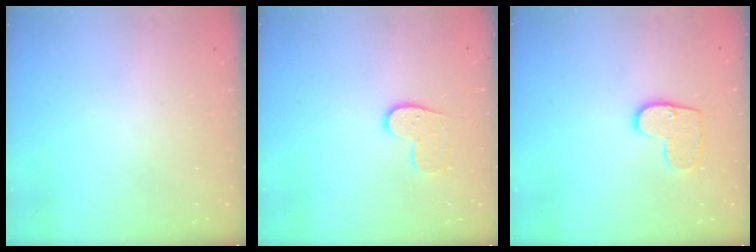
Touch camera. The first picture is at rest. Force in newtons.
{"total": 8.2, "press": 8.2, "slide": 0.2}
{"total": 9.8, "press": 9.8, "slide": 0.4}